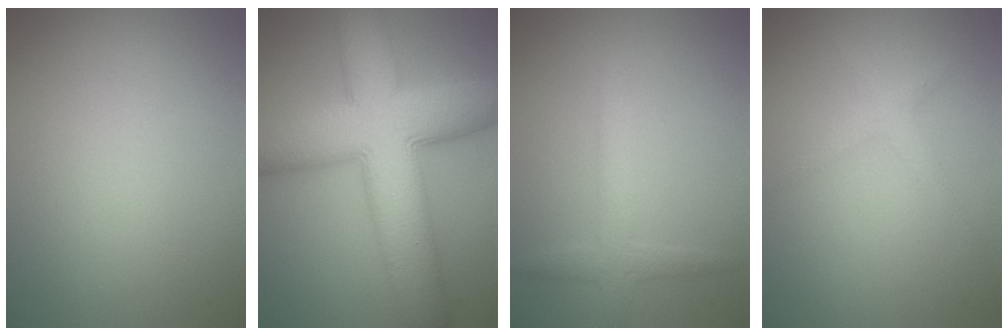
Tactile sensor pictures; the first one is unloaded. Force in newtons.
{"total": 12.2, "press": 12.2, "slide": 0.2}
{"total": 2.7, "press": 2.7, "slide": 0.1}
{"total": 1.7, "press": 1.7, "slide": 0.1}